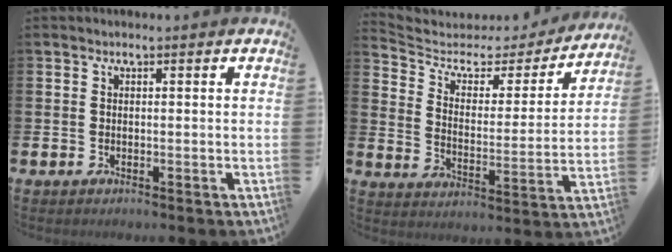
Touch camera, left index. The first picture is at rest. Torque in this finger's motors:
{"motor_torque": [0.85, -1.29, 0.28, -0.02]}